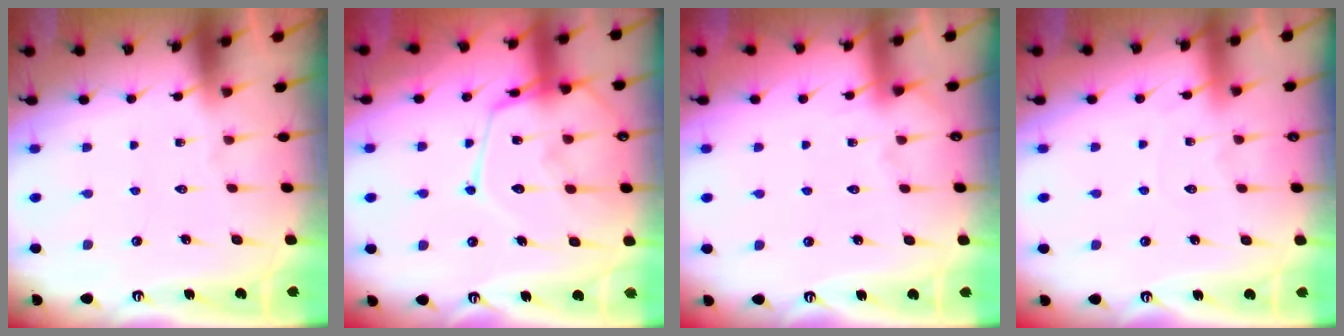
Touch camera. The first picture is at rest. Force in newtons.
{"total": 15.0, "press": 15.0, "slide": 1.4}
{"total": 2.9, "press": 2.9, "slide": 0.4}
{"total": 4.7, "press": 4.7, "slide": 0.5}